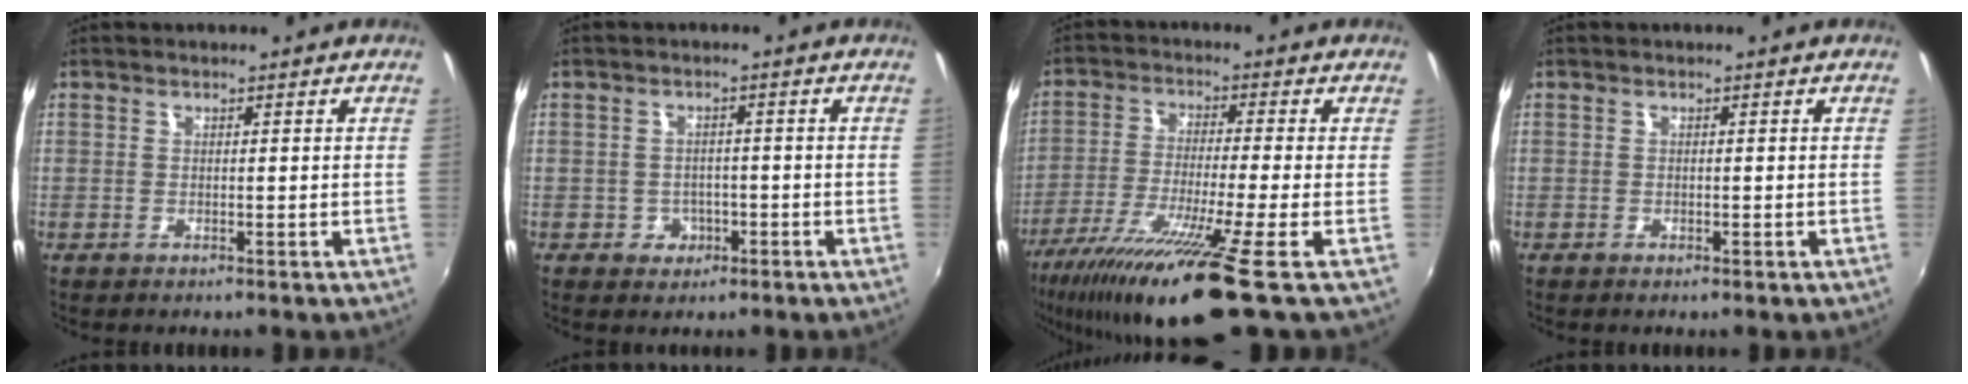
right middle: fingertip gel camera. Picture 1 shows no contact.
{"total": 3.6, "force": [-1.4, 3.2, 0.7], "torque": [-0.018, 0.004, -0.017]}
{"total": 16.3, "force": [-10.9, -0.9, 12.1], "torque": [-0.252, -0.054, -0.191]}
{"total": 0.6, "force": [-0.4, 0.3, 0.3], "torque": [-0.005, -0.004, -0.008]}